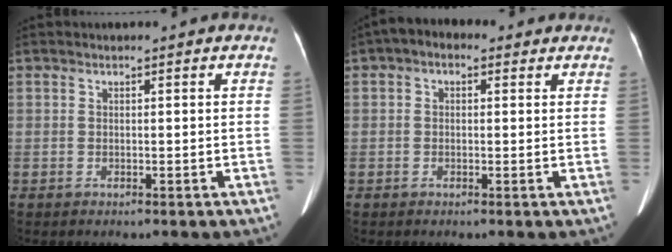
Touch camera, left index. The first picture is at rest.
{"total": 3.7, "force": [1.8, 2.3, 2.3], "torque": [-0.036, 0.028, 0.020]}